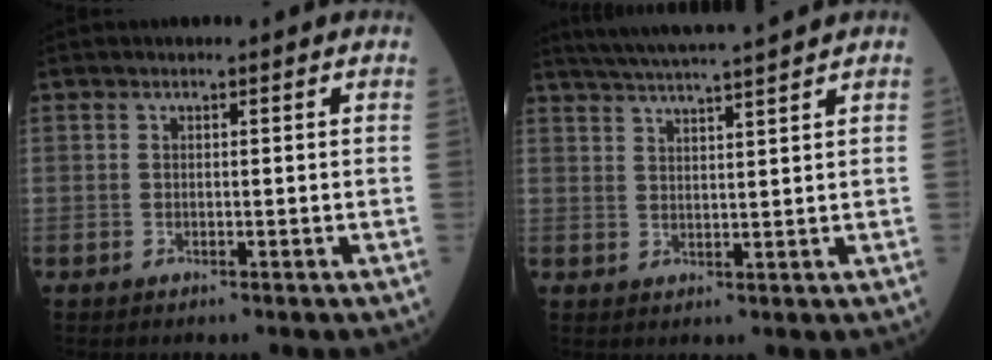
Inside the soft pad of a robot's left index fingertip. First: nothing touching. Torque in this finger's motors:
{"motor_torque": [1.06, -1.08, 0.45, 0.08]}